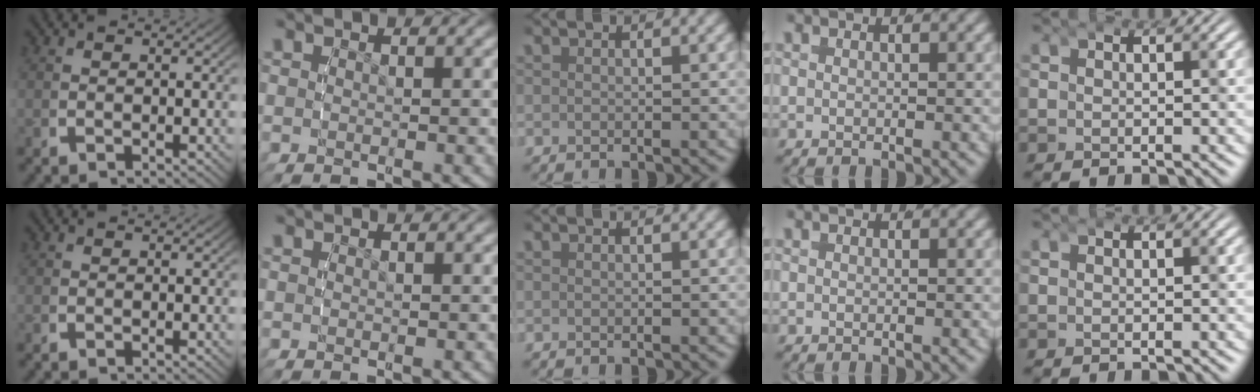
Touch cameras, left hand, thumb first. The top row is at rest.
{}